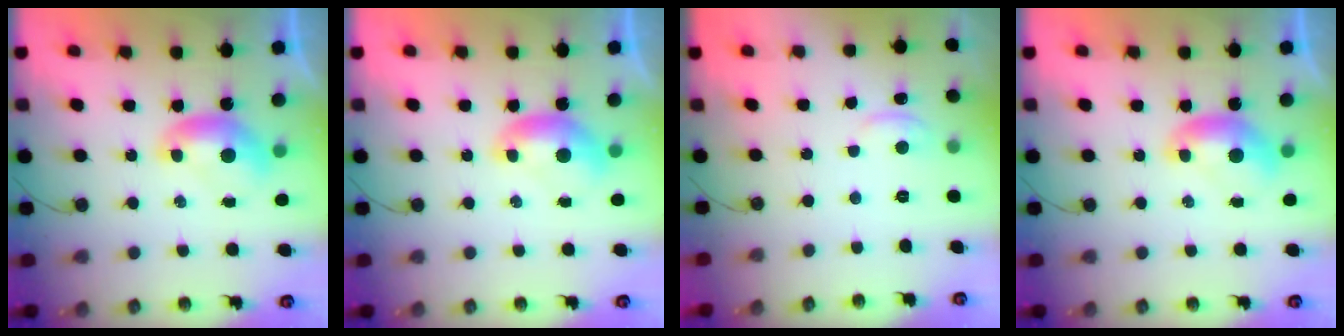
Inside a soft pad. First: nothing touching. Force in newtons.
{"total": 0.0}
{"total": 2.0, "press": 1.9, "slide": 0.4}
{"total": 0.0}